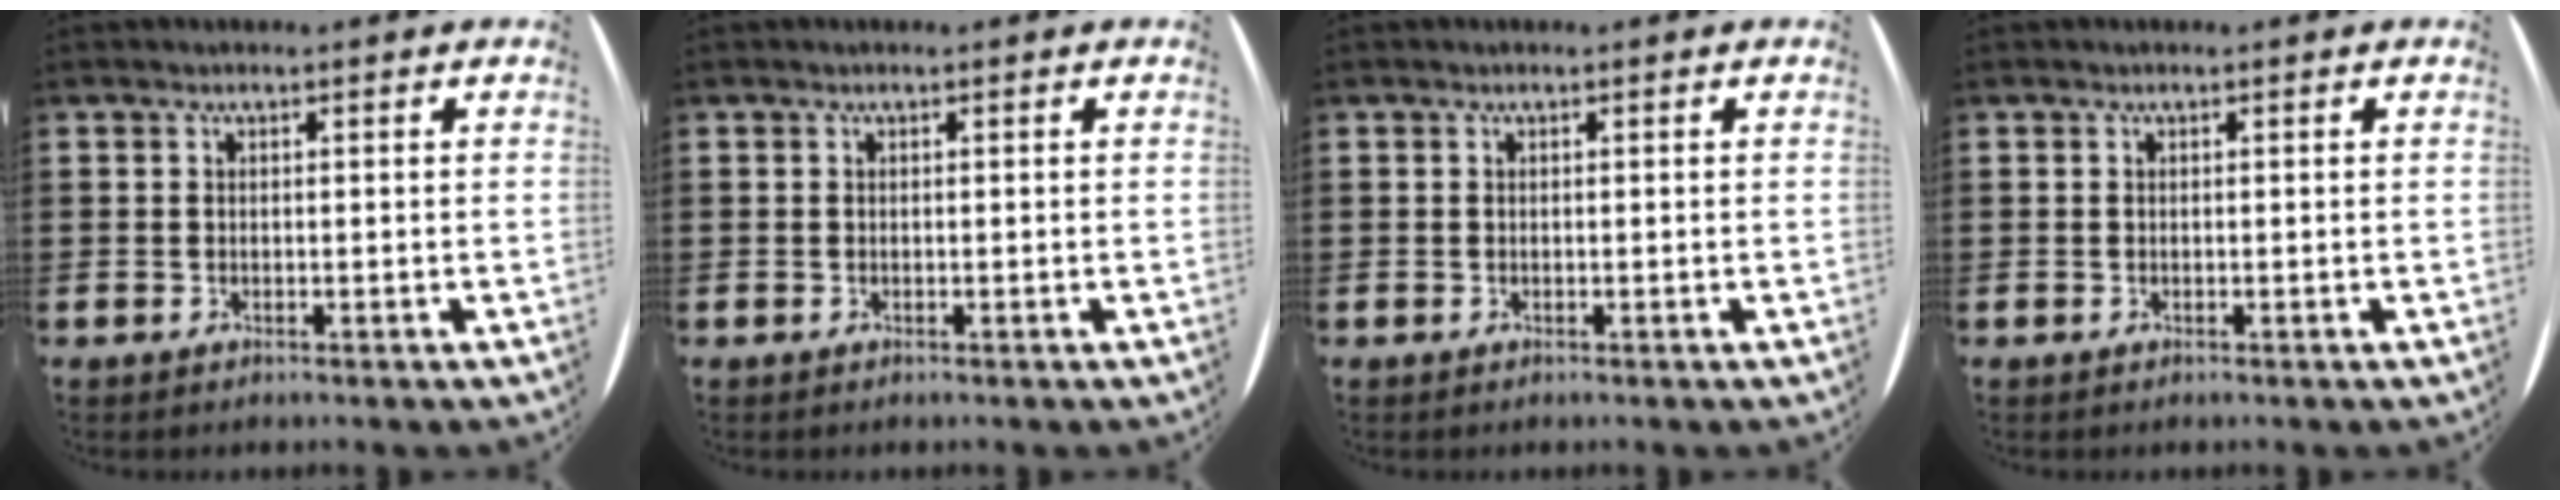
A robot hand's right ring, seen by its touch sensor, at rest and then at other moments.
{"total": 0.0}
{"total": 0.0}
{"total": 0.0}